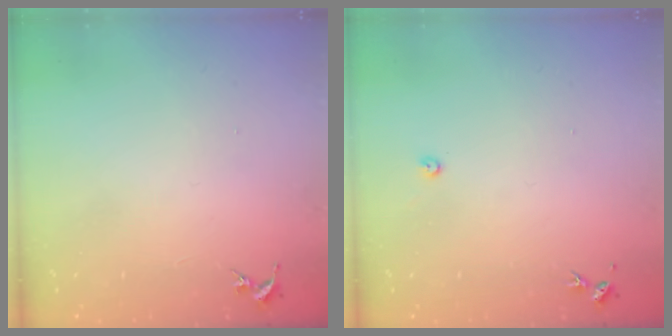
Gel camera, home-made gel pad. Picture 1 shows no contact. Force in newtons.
{"total": 2.2, "press": 2.2, "slide": 0.3}